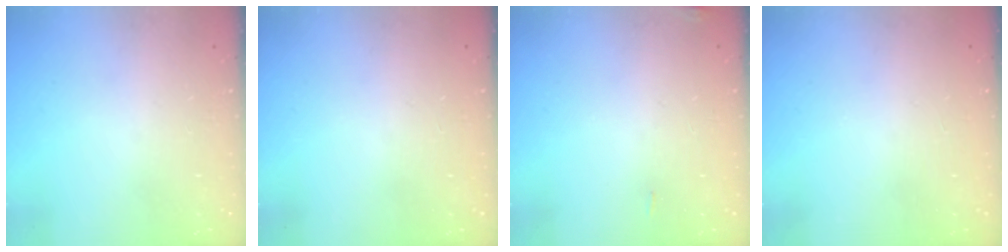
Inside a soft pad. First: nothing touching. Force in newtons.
{"total": 0.0}
{"total": 4.4, "press": 4.3, "slide": 1.0}
{"total": 0.0}